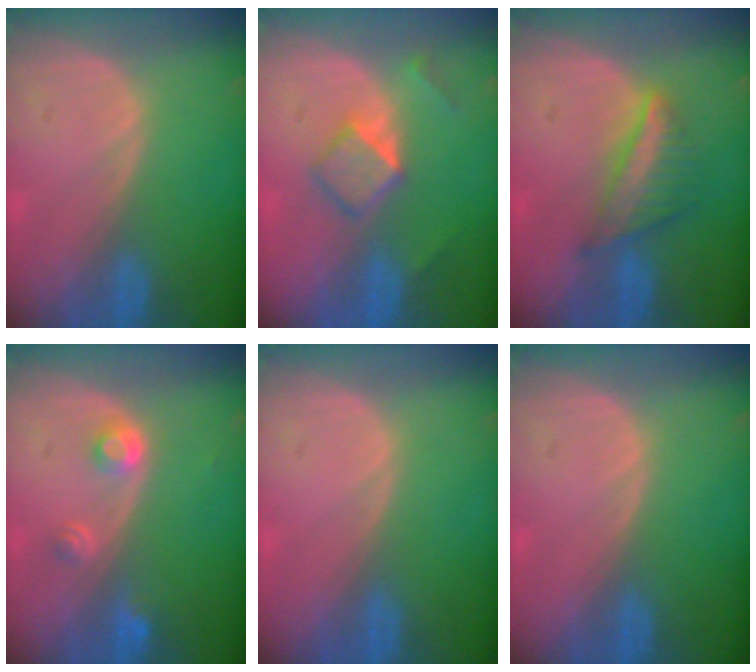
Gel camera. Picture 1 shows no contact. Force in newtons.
{"total": 5.4, "press": 4.6, "slide": 2.8}
{"total": 5.9, "press": 5.7, "slide": 1.6}
{"total": 3.0, "press": 2.8, "slide": 0.9}
{"total": 0.0}
{"total": 0.0}